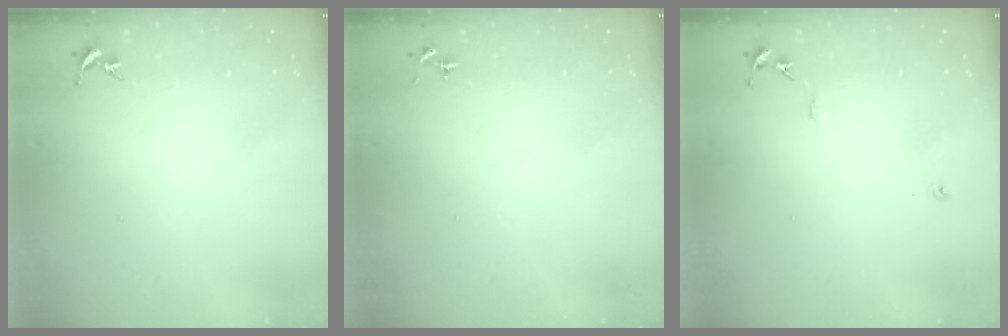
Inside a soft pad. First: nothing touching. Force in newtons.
{"total": 0.0}
{"total": 6.1, "press": 6.1, "slide": 0.7}